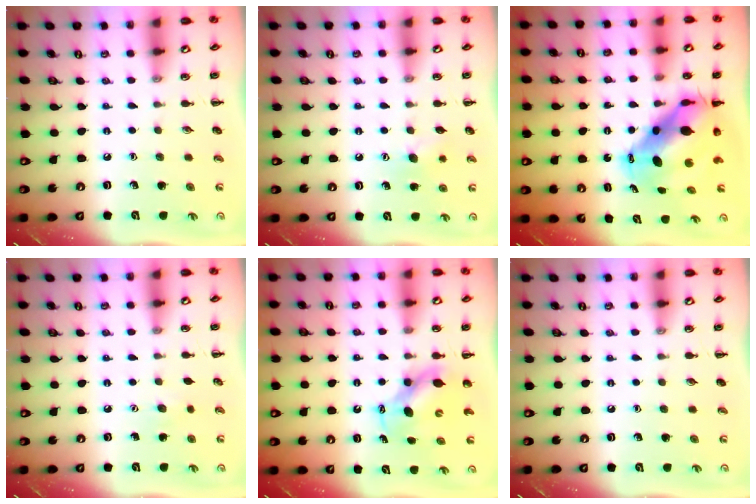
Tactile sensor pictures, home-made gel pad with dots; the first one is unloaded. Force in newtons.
{"total": 7.5, "press": 7.3, "slide": 1.6}
{"total": 11.3, "press": 11.0, "slide": 2.6}
{"total": 3.3, "press": 3.2, "slide": 0.9}
{"total": 6.5, "press": 6.4, "slide": 1.0}
{"total": 0.0}